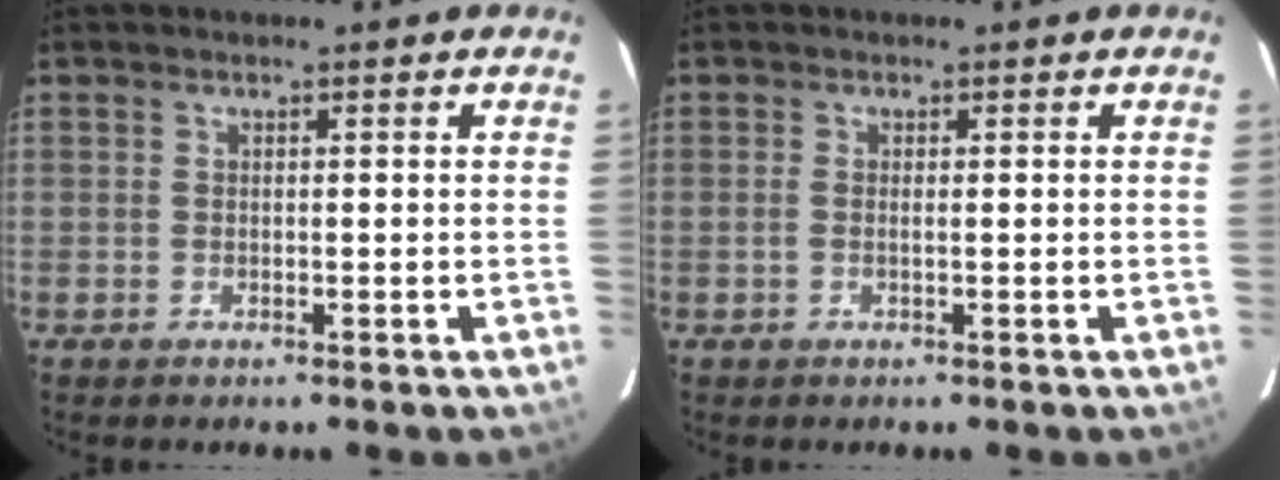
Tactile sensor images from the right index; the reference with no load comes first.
{"total": 0.8, "force": [-0.1, 0.1, 0.8], "torque": [-0.019, 0.000, -0.004]}